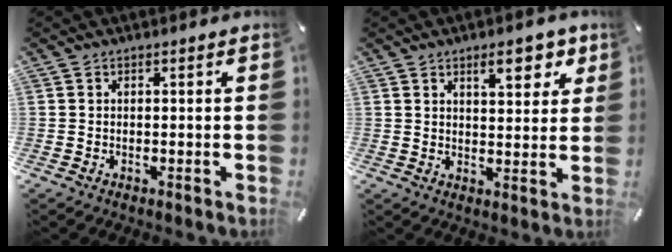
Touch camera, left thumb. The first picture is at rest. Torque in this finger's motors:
{"motor_torque": [0.24, -0.12, 0.06, -0.05, -0.02]}